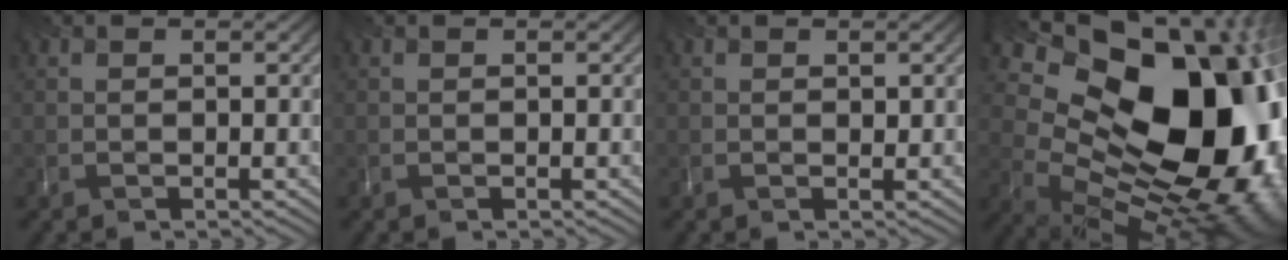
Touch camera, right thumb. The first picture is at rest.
{"total": 0.0}
{"total": 0.6, "force": [0.4, 0.3, 0.3], "torque": [-0.010, -0.004, 0.012]}
{"total": 22.0, "force": [5.2, 15.1, 15.1], "torque": [-0.262, 0.001, 0.121]}